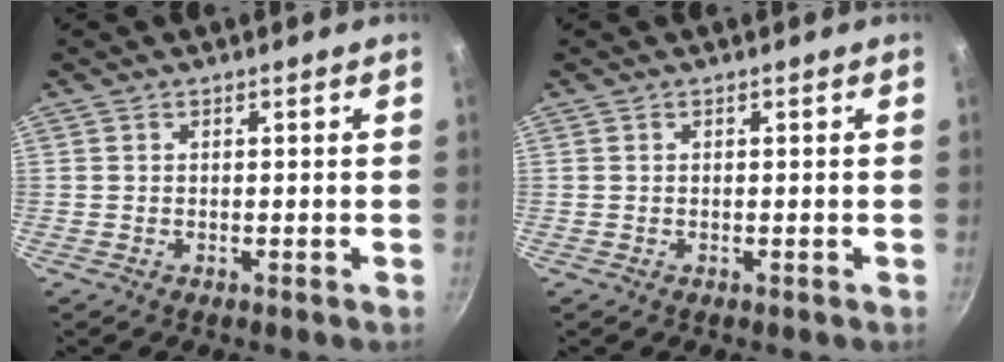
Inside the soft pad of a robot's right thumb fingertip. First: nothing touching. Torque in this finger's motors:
{"motor_torque": [-0.15, 0.15, 0.18, 0.05, 0.03]}